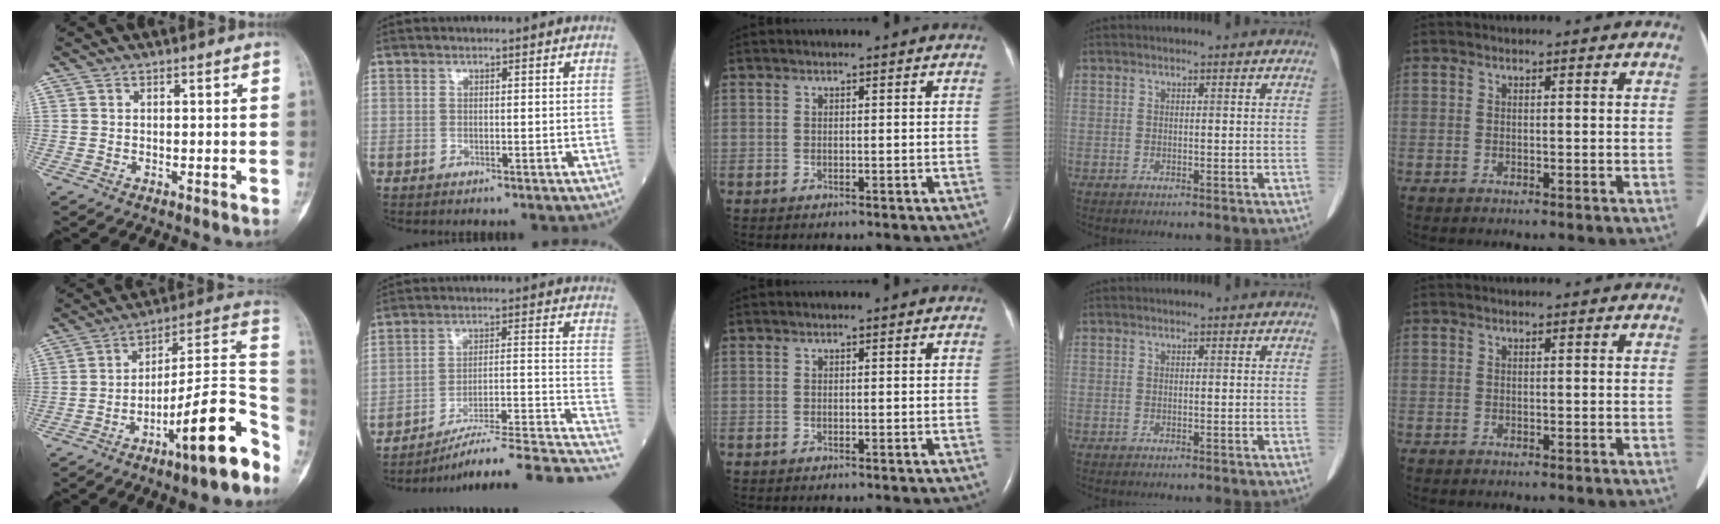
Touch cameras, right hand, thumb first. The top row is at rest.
{"thumb": {"total": 18.8, "force": [-10.0, 3.5, 15.5], "torque": [-0.205, 0.077, -0.153]}, "index": {"total": 18.3, "force": [-14.6, 1.1, 11.0], "torque": [-0.100, 0.043, -0.207]}}